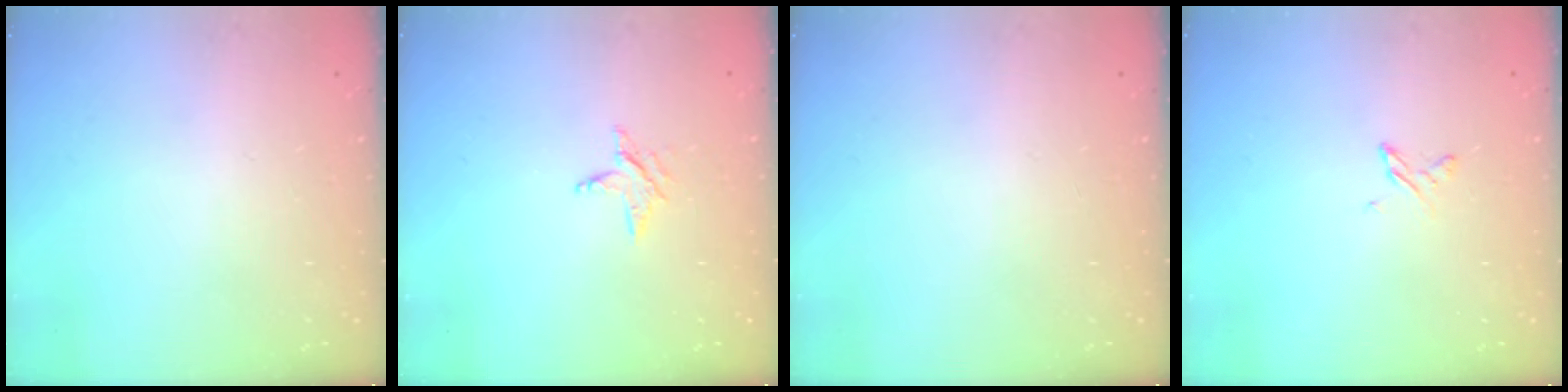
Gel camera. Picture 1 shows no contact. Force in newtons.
{"total": 3.3, "press": 3.3, "slide": 0.4}
{"total": 0.0}
{"total": 3.0, "press": 2.9, "slide": 0.4}